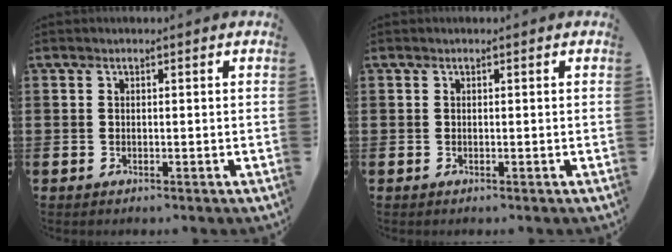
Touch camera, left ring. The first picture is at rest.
{"total": 0.0}